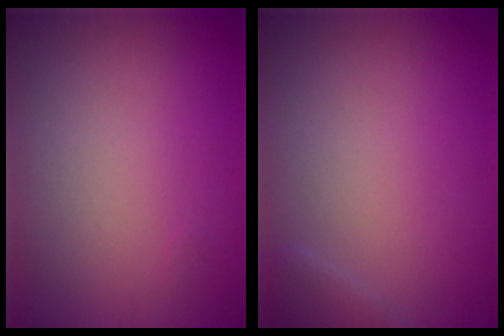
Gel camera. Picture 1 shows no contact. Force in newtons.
{"total": 1.3, "press": 1.3, "slide": 0.0}